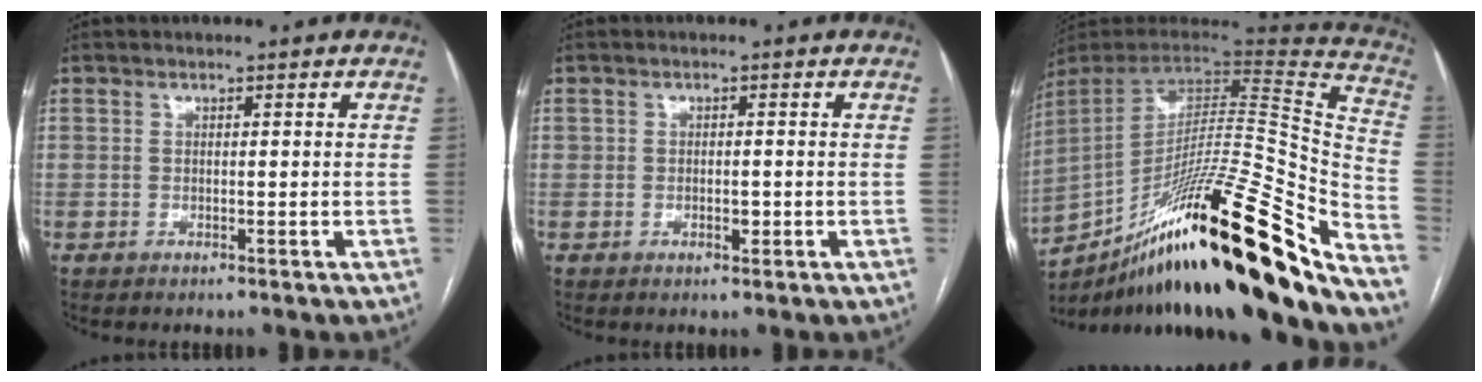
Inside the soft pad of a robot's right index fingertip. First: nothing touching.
{"total": 1.5, "force": [-0.4, 0.8, 1.2], "torque": [-0.015, 0.002, -0.001]}
{"total": 37.9, "force": [-24.2, 3.2, 29.0], "torque": [-0.387, -0.036, -0.378]}